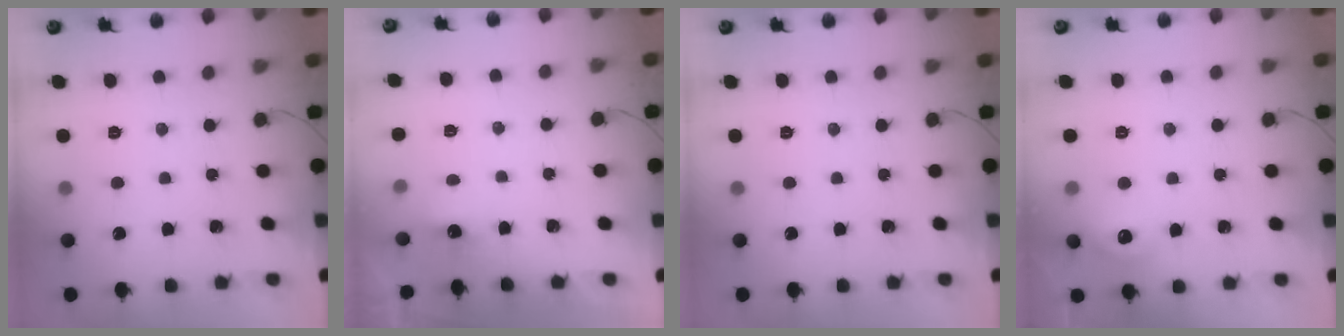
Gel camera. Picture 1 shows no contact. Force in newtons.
{"total": 1.7, "press": 1.5, "slide": 0.7}
{"total": 0.0}
{"total": 8.5, "press": 8.4, "slide": 1.5}